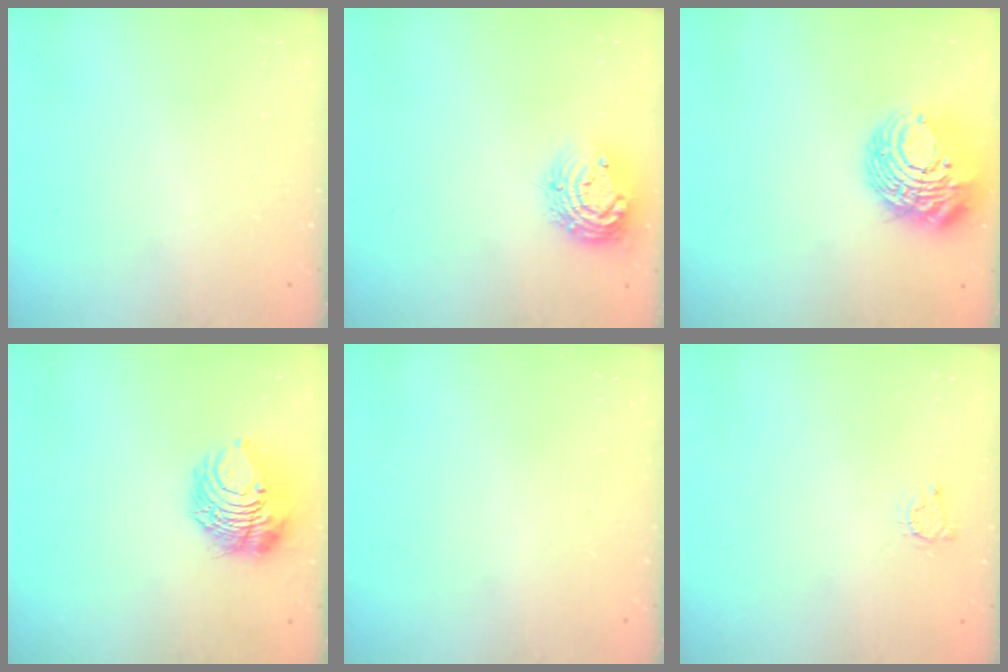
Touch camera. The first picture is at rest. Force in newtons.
{"total": 12.3, "press": 12.3, "slide": 0.8}
{"total": 15.5, "press": 15.4, "slide": 1.6}
{"total": 9.5, "press": 9.4, "slide": 1.3}
{"total": 0.0}
{"total": 2.2, "press": 2.2, "slide": 0.3}